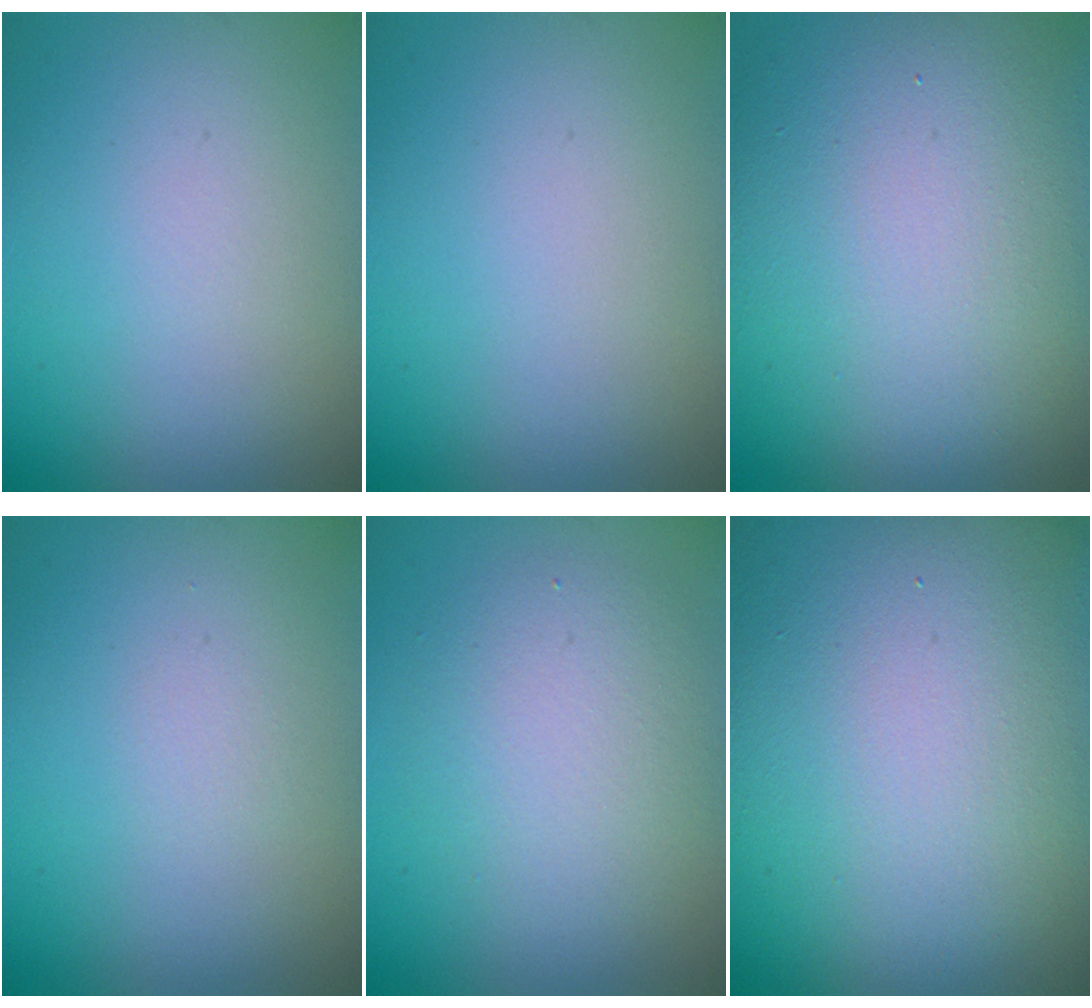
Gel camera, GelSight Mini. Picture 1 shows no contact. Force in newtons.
{"total": 0.0}
{"total": 15.6, "press": 15.6, "slide": 1.0}
{"total": 0.5, "press": 0.5, "slide": 0.0}
{"total": 2.6, "press": 2.6, "slide": 0.3}
{"total": 28.1, "press": 28.1, "slide": 0.8}